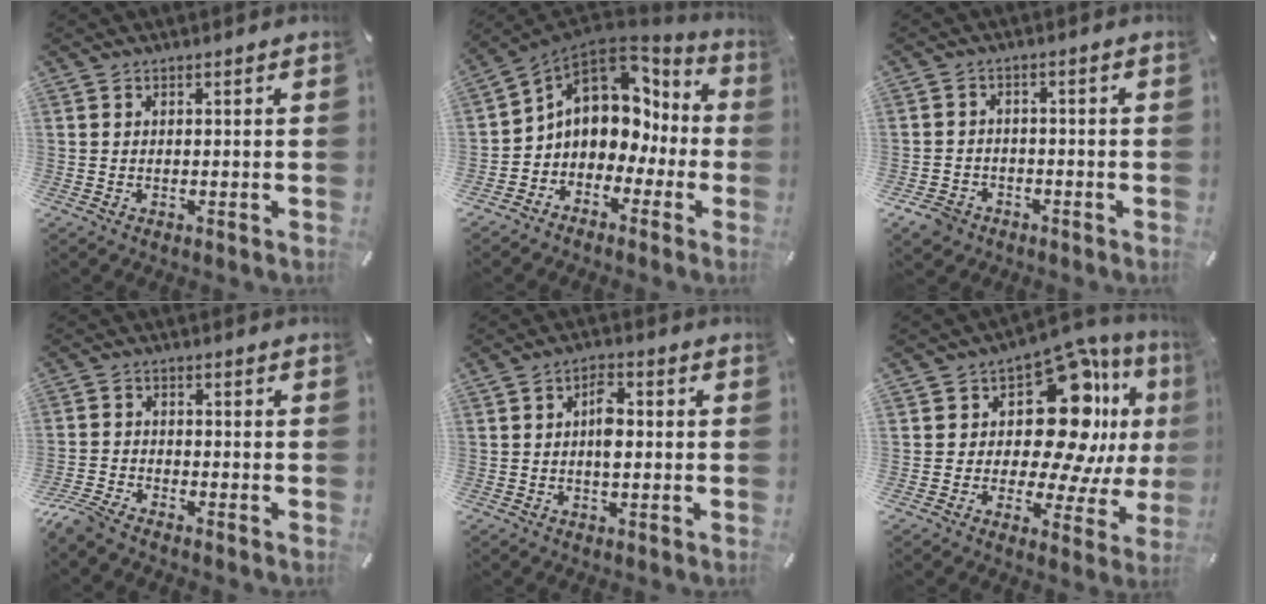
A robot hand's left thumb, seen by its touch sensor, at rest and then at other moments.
{"total": 11.6, "force": [2.6, 9.7, 5.9], "torque": [-0.101, -0.016, 0.051]}
{"total": 4.6, "force": [-3.1, 3.1, 1.3], "torque": [-0.030, 0.016, -0.061]}
{"total": 4.9, "force": [-4.5, 1.1, 1.9], "torque": [-0.061, 0.003, -0.093]}
{"total": 5.0, "force": [-0.1, 2.5, 4.3], "torque": [-0.074, 0.001, -0.007]}
{"total": 19.6, "force": [7.0, 11.7, 14.1], "torque": [-0.204, -0.059, 0.116]}